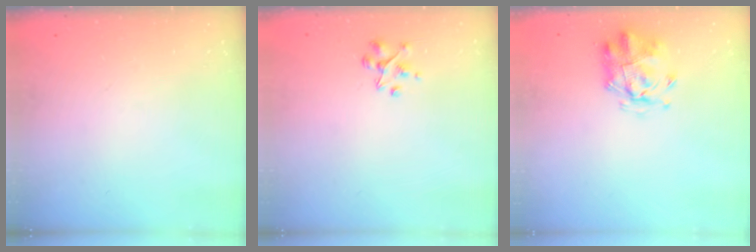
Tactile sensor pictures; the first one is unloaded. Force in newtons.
{"total": 2.6, "press": 2.6, "slide": 0.5}
{"total": 3.4, "press": 3.1, "slide": 1.5}